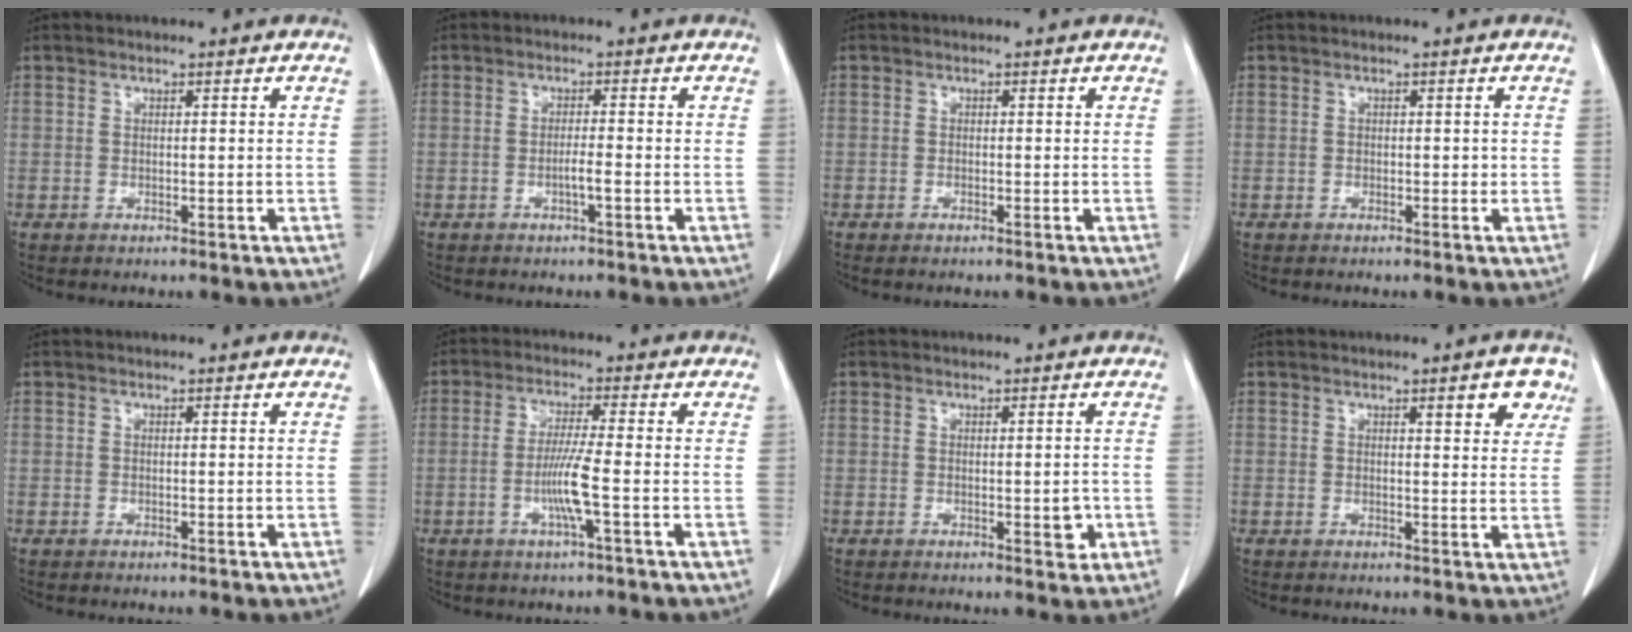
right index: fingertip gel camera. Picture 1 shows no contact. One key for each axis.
{"total": 1.7, "fx": -0.7, "fy": -0.2, "fz": 1.6, "tx": -0.029, "ty": 0.001, "tz": -0.014}
{"total": 0.6, "fx": -0.5, "fy": 0.1, "fz": 0.4, "tx": -0.009, "ty": -0.002, "tz": -0.005}
{"total": 0.6, "fx": 0.0, "fy": 0.5, "fz": 0.3, "tx": 0.003, "ty": 0.003, "tz": 0.001}
{"total": 0.0}
{"total": 5.6, "fx": -1.4, "fy": -0.7, "fz": 5.4, "tx": -0.103, "ty": -0.005, "tz": -0.028}
{"total": 2.3, "fx": -0.4, "fy": 0.8, "fz": 2.1, "tx": -0.034, "ty": -0.005, "tz": -0.001}
{"total": 4.4, "fx": 2.5, "fy": 1.2, "fz": 3.4, "tx": -0.039, "ty": -0.001, "tz": 0.028}